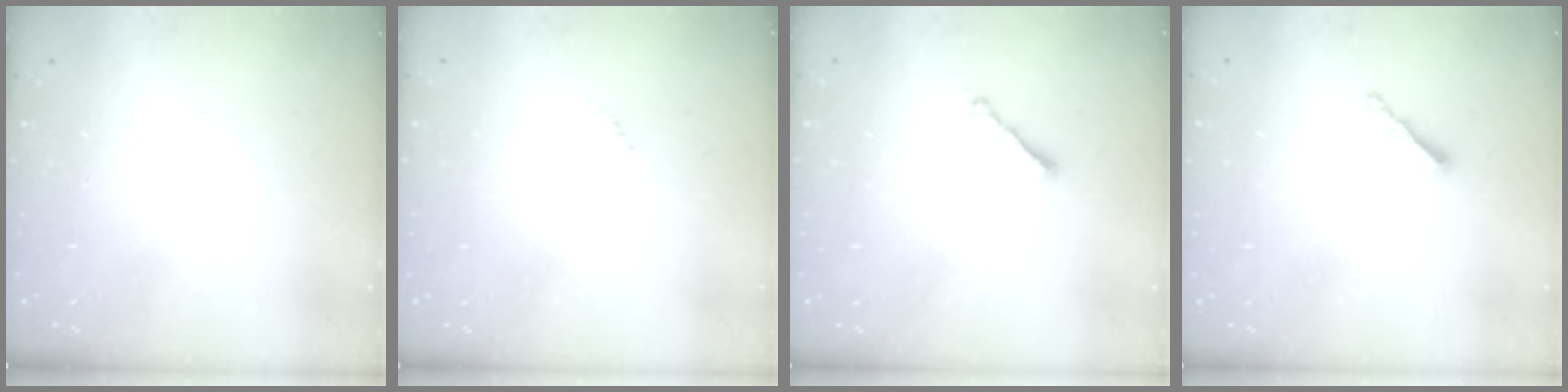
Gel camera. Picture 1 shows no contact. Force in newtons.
{"total": 0.0}
{"total": 1.5, "press": 1.4, "slide": 0.5}
{"total": 3.4, "press": 3.4, "slide": 0.4}